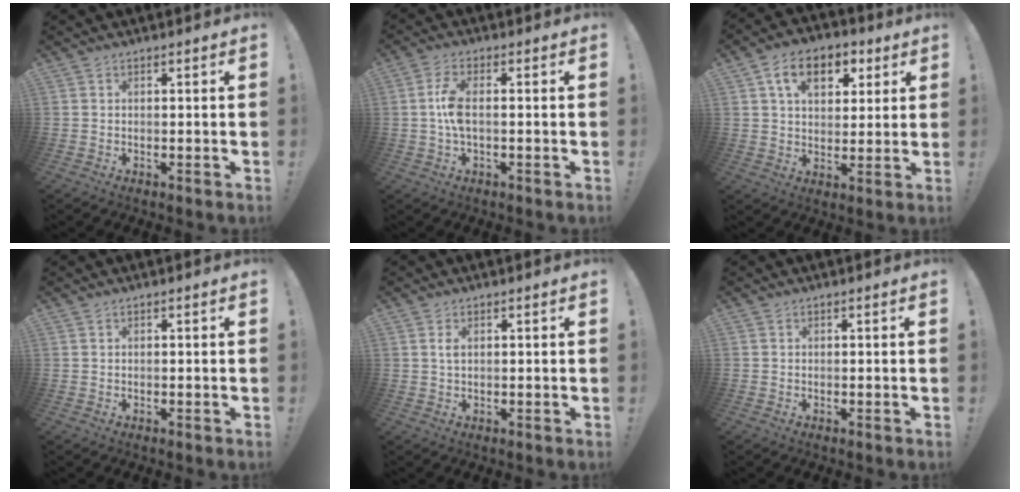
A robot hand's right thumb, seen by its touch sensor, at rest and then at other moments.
{"total": 6.9, "force": [-0.4, 2.3, 6.5], "torque": [-0.130, -0.004, -0.010]}
{"total": 12.1, "force": [5.3, 8.1, 7.3], "torque": [-0.104, -0.011, 0.098]}
{"total": 0.0}
{"total": 1.4, "force": [0.5, 0.6, 1.1], "torque": [-0.016, -0.001, 0.006]}
{"total": 0.5, "force": [0.1, 0.5, -0.1], "torque": [0.001, 0.001, 0.002]}